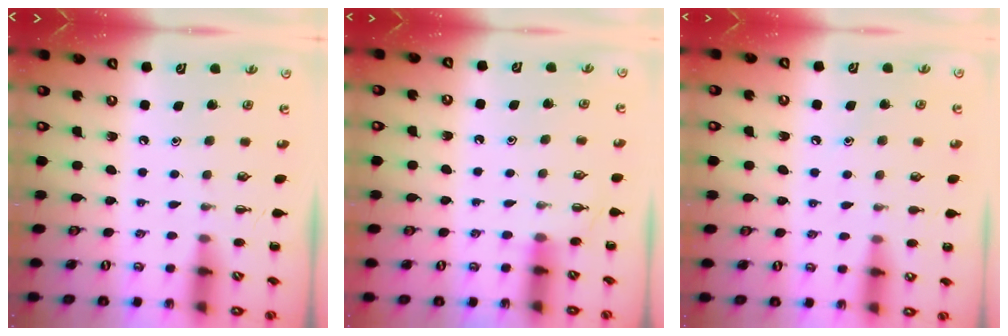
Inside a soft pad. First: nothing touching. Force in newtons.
{"total": 4.1, "press": 3.9, "slide": 1.0}
{"total": 4.9, "press": 4.7, "slide": 1.4}